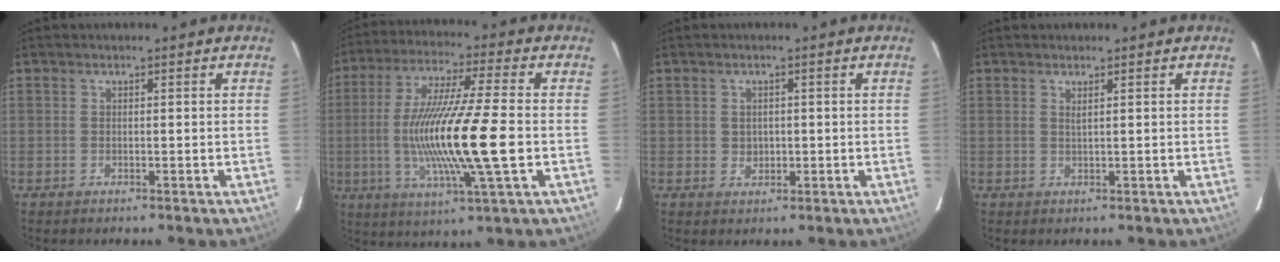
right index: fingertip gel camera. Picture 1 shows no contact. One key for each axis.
{"total": 18.3, "fx": -2.6, "fy": 1.0, "fz": 18.1, "tx": -0.338, "ty": -0.018, "tz": -0.045}
{"total": 2.1, "fx": 0.0, "fy": 1.9, "fz": 0.7, "tx": -0.010, "ty": 0.003, "tz": 0.003}
{"total": 0.8, "fx": 0.6, "fy": -0.2, "fz": 0.6, "tx": -0.011, "ty": -0.001, "tz": 0.010}